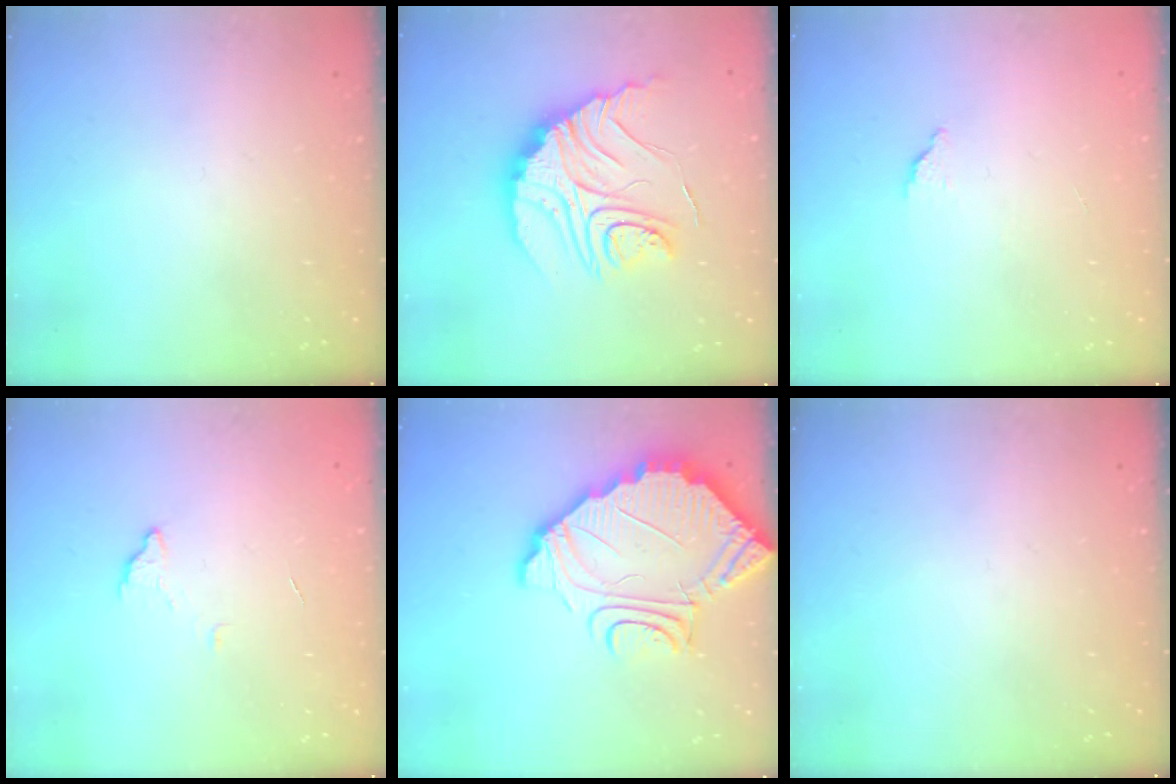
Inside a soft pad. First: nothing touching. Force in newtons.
{"total": 18.3, "press": 18.3, "slide": 1.5}
{"total": 1.7, "press": 1.7, "slide": 0.1}
{"total": 3.3, "press": 3.3, "slide": 0.2}
{"total": 12.6, "press": 12.6, "slide": 0.9}
{"total": 0.0}